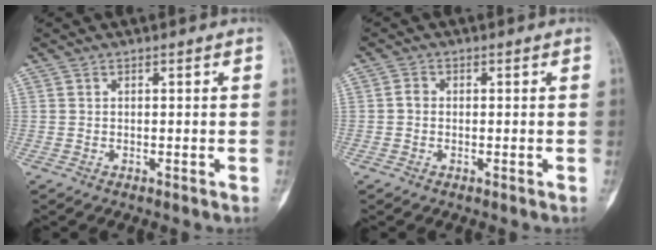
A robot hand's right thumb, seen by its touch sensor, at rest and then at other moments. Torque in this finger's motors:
{"motor_torque": [0.02, 0.01, 0.03, -0.05, -0.01]}